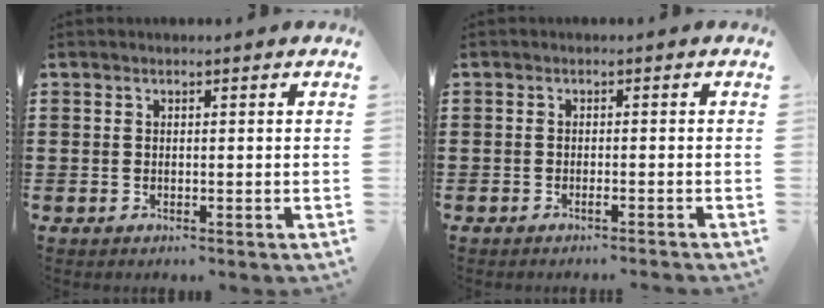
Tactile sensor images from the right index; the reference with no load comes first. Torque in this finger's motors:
{"motor_torque": [1.49, 0.65, 0.01, 0.00]}